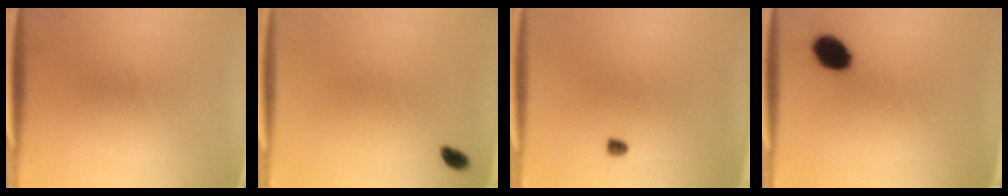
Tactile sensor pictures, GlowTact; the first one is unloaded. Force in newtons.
{"total": 1.8}
{"total": 1.0}
{"total": 6.7}